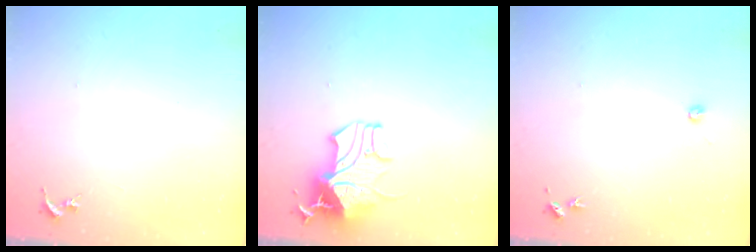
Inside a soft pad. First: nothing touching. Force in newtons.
{"total": 18.0, "press": 18.0, "slide": 0.2}
{"total": 4.1, "press": 4.1, "slide": 0.4}